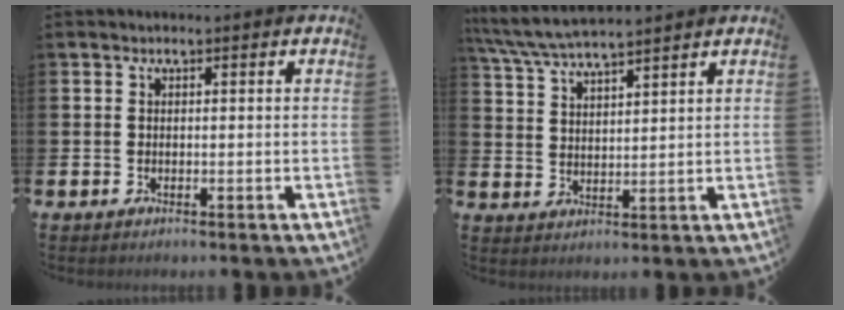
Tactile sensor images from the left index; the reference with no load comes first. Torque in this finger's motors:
{"motor_torque": [1.09, -0.88, 0.50, 0.21]}